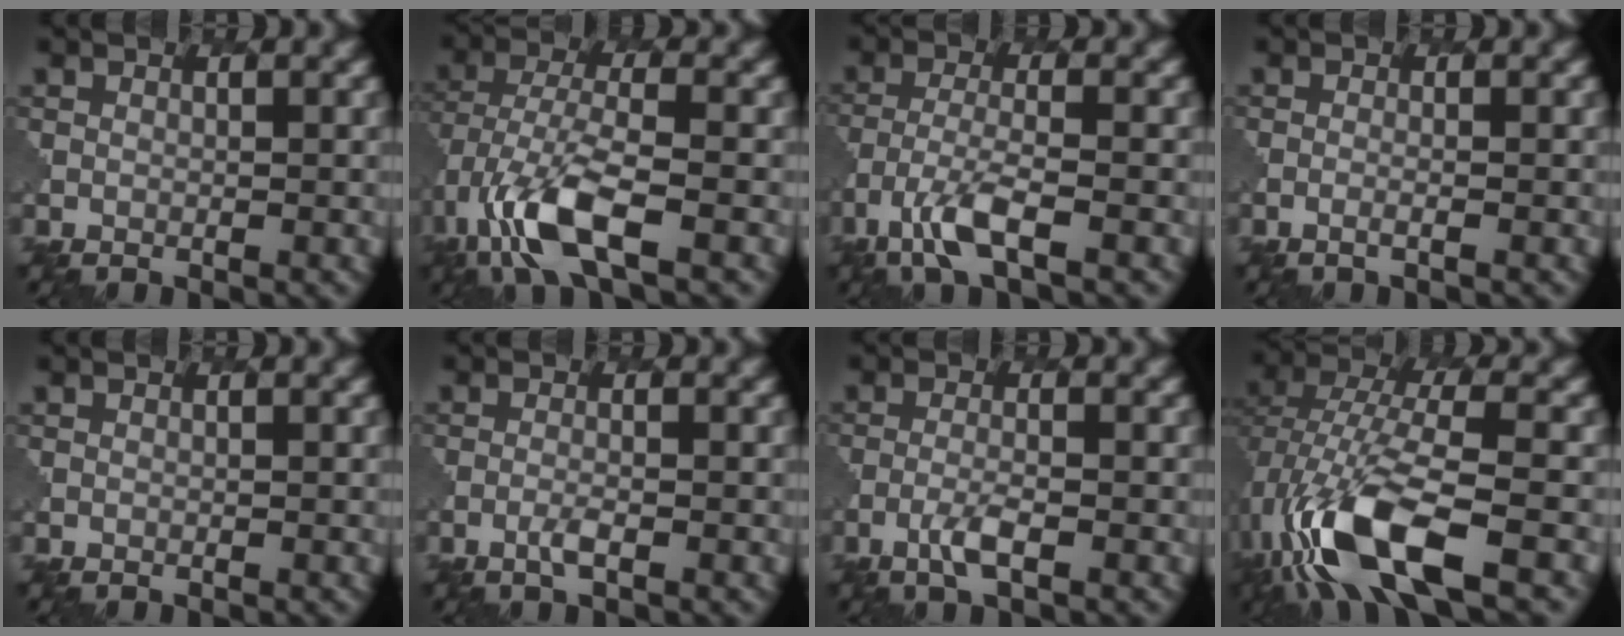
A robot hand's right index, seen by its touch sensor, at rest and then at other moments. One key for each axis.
{"total": 7.5, "fx": -3.6, "fy": 2.8, "fz": 6.0, "tx": -0.131, "ty": -0.003, "tz": -0.075}
{"total": 4.1, "fx": -2.5, "fy": 0.9, "fz": 3.2, "tx": -0.071, "ty": -0.008, "tz": -0.055}
{"total": 1.0, "fx": -0.3, "fy": 0.3, "fz": 0.9, "tx": -0.008, "ty": 0.002, "tz": -0.013}
{"total": 0.0}
{"total": 1.0, "fx": -0.4, "fy": 0.2, "fz": 0.9, "tx": -0.018, "ty": 0.003, "tz": -0.012}
{"total": 1.9, "fx": -1.0, "fy": 0.4, "fz": 1.5, "tx": -0.035, "ty": 0.001, "tz": -0.024}
{"total": 10.8, "fx": -4.4, "fy": 4.3, "fz": 9.0, "tx": -0.193, "ty": -0.004, "tz": -0.085}